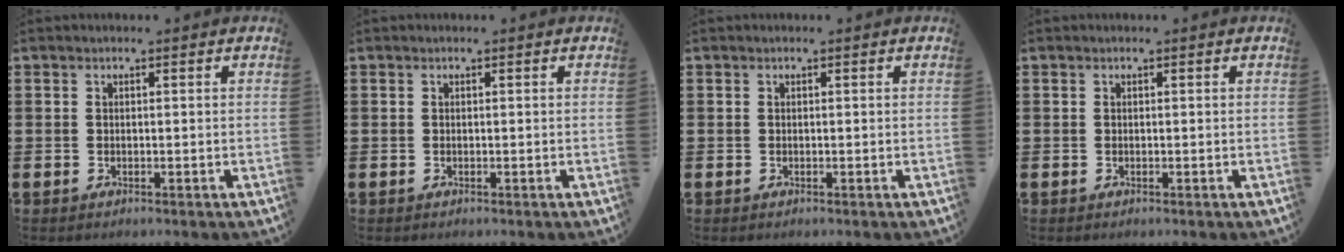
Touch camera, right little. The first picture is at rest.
{"total": 0.0}
{"total": 0.0}
{"total": 0.0}